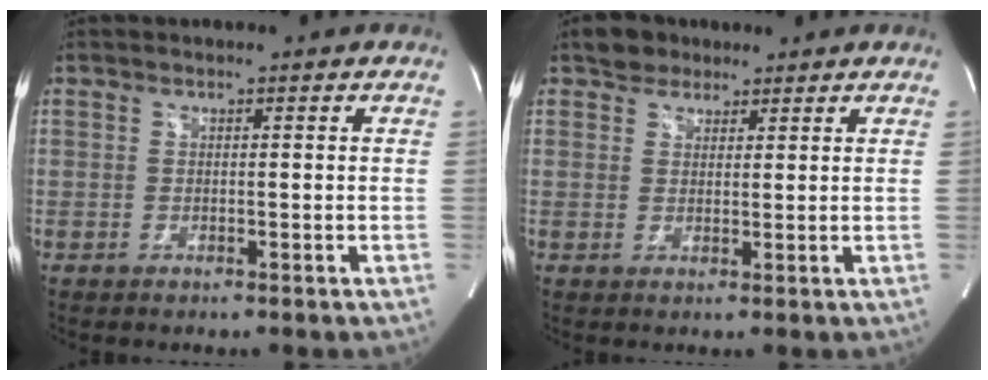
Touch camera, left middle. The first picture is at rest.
{"total": 3.4, "force": [2.5, 2.2, 0.5], "torque": [-0.011, 0.016, 0.041]}